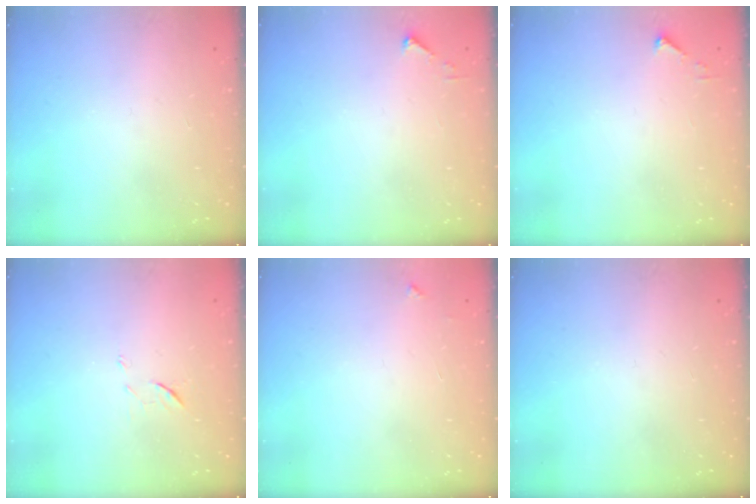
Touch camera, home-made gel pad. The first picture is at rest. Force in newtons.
{"total": 2.7, "press": 2.7, "slide": 0.3}
{"total": 2.7, "press": 2.7, "slide": 0.3}
{"total": 5.8, "press": 5.7, "slide": 1.3}
{"total": 3.3, "press": 3.3, "slide": 0.4}
{"total": 0.0}